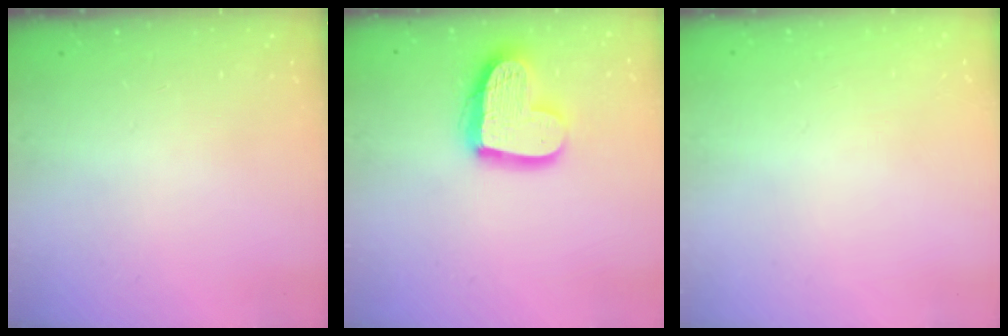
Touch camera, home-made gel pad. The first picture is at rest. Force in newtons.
{"total": 17.2, "press": 17.1, "slide": 1.5}
{"total": 0.0}